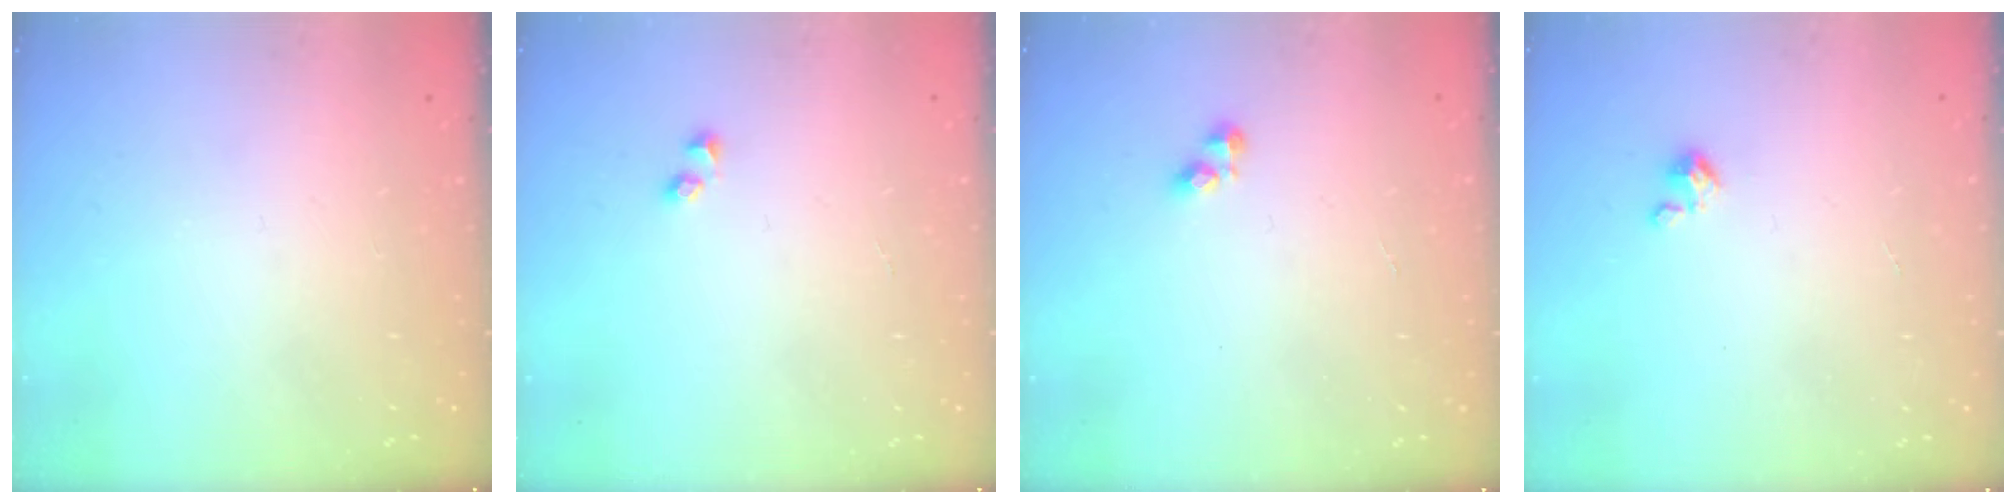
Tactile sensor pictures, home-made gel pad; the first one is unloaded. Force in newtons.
{"total": 1.9, "press": 1.8, "slide": 0.7}
{"total": 1.8, "press": 1.7, "slide": 0.3}
{"total": 2.5, "press": 2.5, "slide": 0.3}